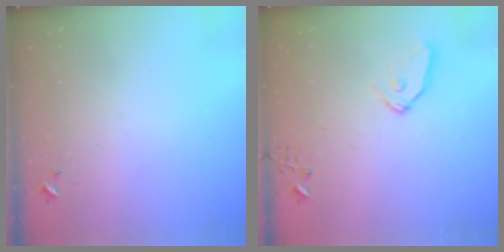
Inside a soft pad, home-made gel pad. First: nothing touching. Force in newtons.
{"total": 8.9, "press": 8.8, "slide": 0.6}